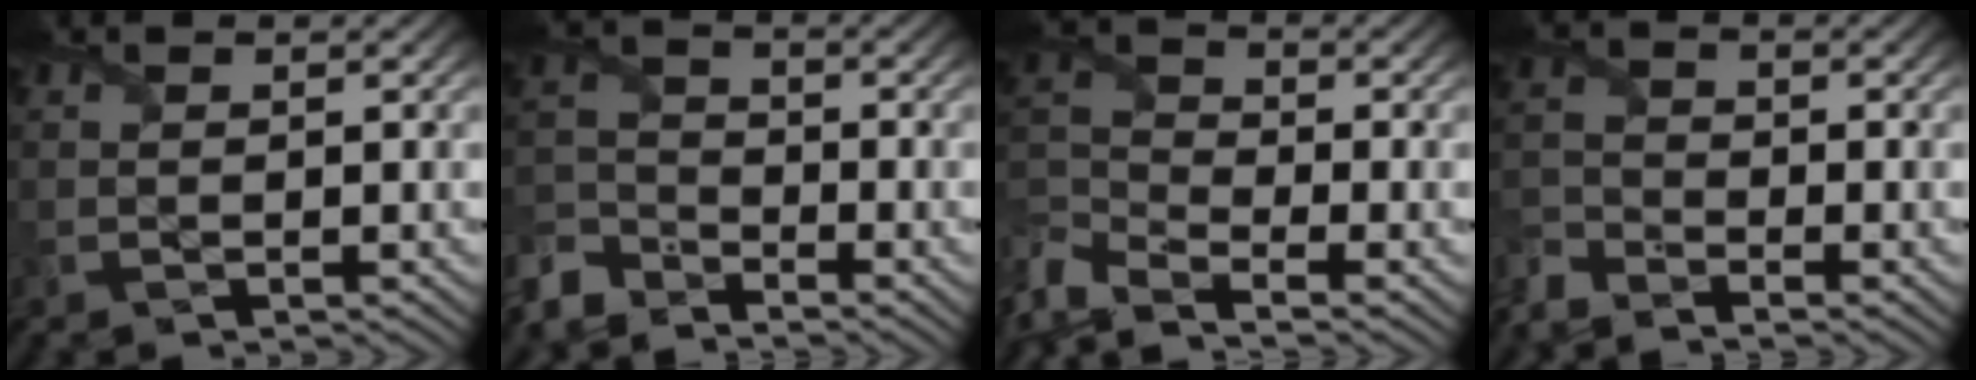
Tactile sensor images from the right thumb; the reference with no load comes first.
{"total": 5.9, "force": [-5.1, 2.4, 1.7], "torque": [-0.051, -0.011, -0.124]}
{"total": 8.4, "force": [-6.0, 3.5, 4.8], "torque": [-0.117, -0.021, -0.132]}
{"total": 4.5, "force": [-4.0, 1.2, 1.4], "torque": [-0.040, -0.014, -0.097]}